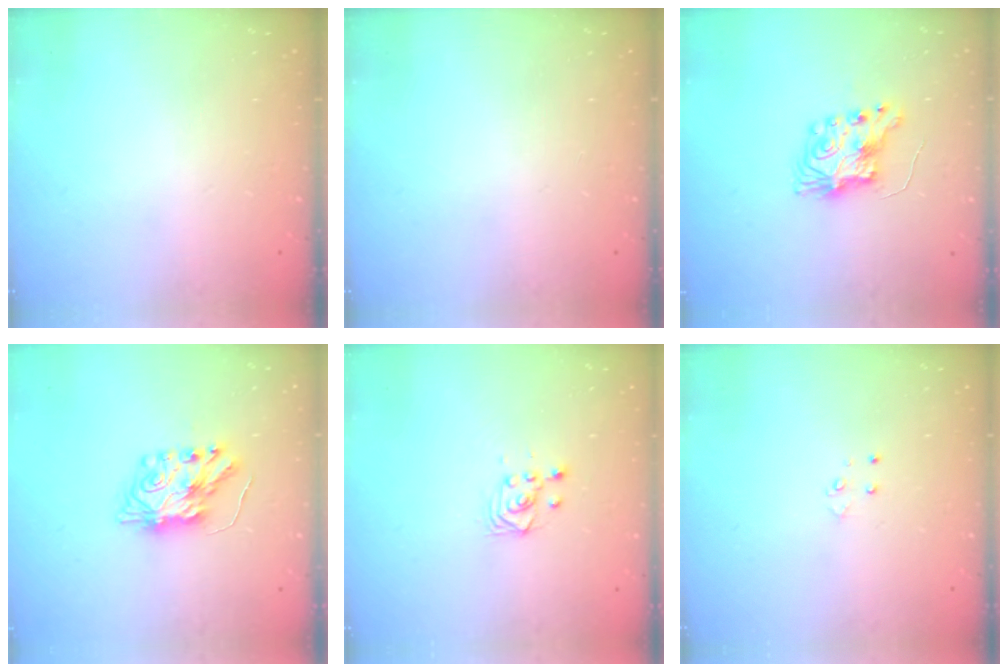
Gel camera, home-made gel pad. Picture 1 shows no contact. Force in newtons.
{"total": 0.0}
{"total": 8.4, "press": 8.4, "slide": 0.2}
{"total": 8.4, "press": 8.4, "slide": 0.5}
{"total": 2.9, "press": 2.9, "slide": 0.6}
{"total": 3.3, "press": 3.2, "slide": 0.4}